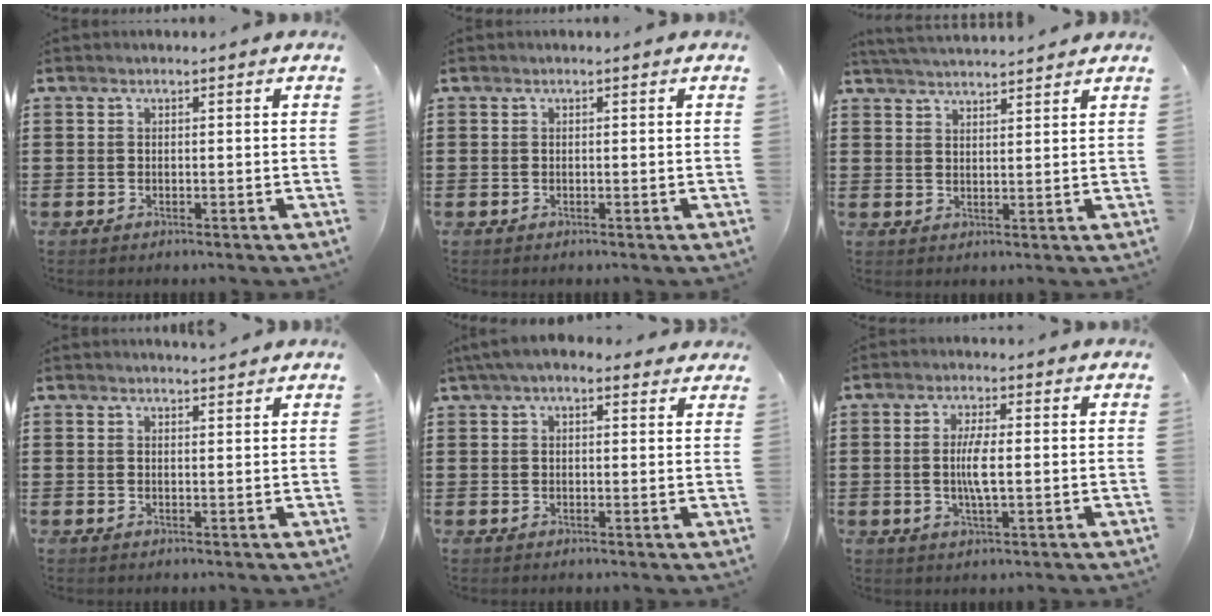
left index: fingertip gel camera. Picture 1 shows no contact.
{"total": 0.0}
{"total": 3.1, "force": [3.1, -0.3, 0.4], "torque": [-0.018, -0.009, 0.056]}
{"total": 1.6, "force": [1.6, 0.0, 0.4], "torque": [-0.011, 0.001, 0.030]}
{"total": 4.3, "force": [3.0, 1.5, 2.6], "torque": [-0.058, 0.003, 0.055]}
{"total": 4.8, "force": [0.0, 1.1, 4.6], "torque": [-0.099, -0.003, -0.008]}